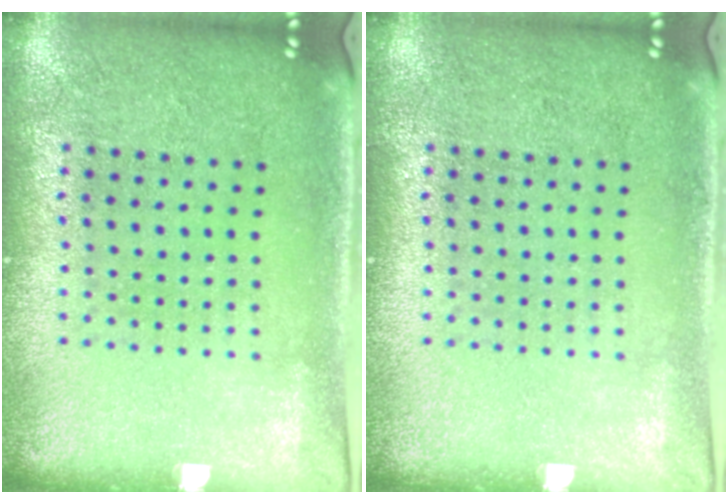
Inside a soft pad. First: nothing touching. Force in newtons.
{"total": 0.0}